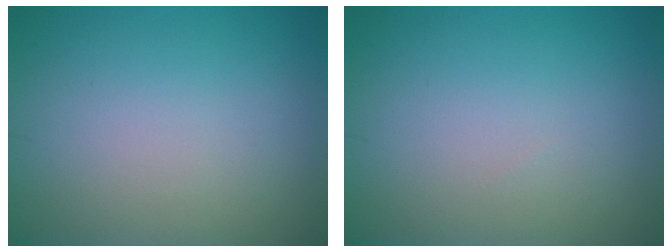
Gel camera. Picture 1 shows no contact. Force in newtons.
{"total": 0.0}